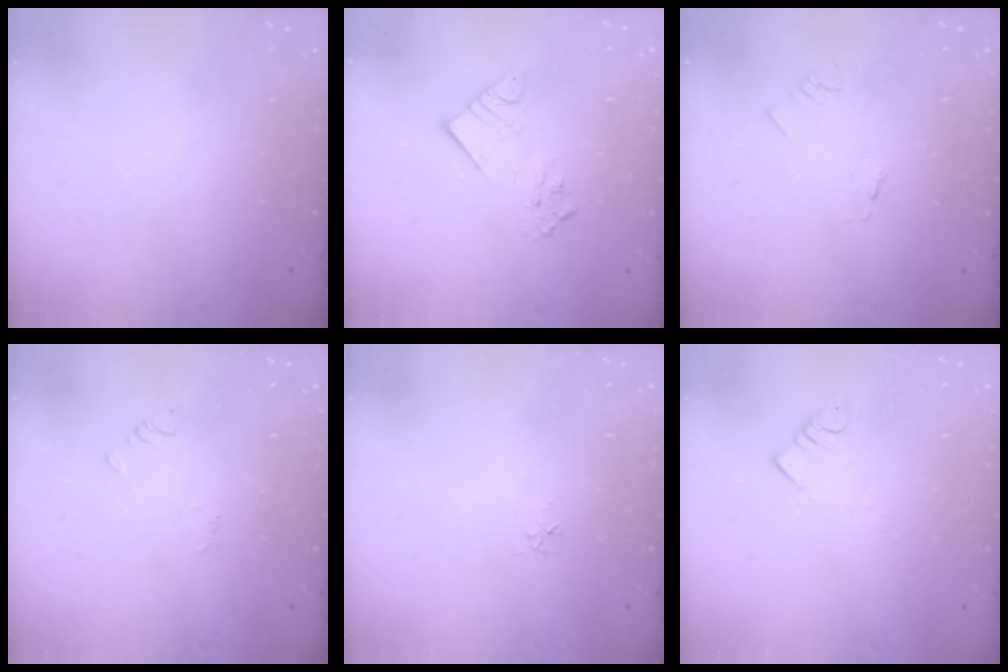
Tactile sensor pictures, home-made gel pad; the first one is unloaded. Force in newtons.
{"total": 7.6, "press": 7.5, "slide": 0.8}
{"total": 1.3, "press": 1.2, "slide": 0.1}
{"total": 2.4, "press": 2.4, "slide": 0.3}
{"total": 3.6, "press": 3.6, "slide": 0.4}
{"total": 2.8, "press": 2.8, "slide": 0.2}